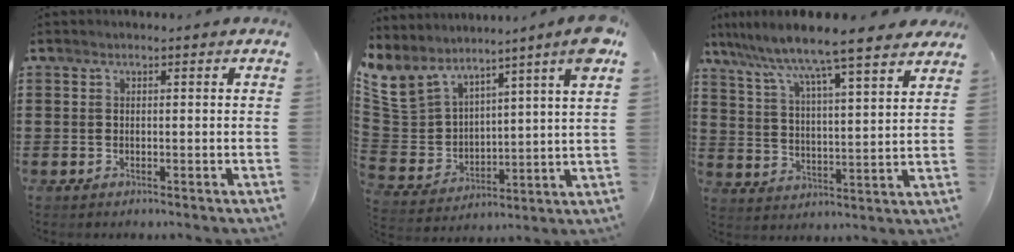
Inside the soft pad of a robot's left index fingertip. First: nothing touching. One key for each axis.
{"total": 8.6, "fx": 7.6, "fy": 2.3, "fz": 3.5, "tx": -0.101, "ty": -0.040, "tz": 0.134}
{"total": 7.6, "fx": 6.9, "fy": 0.1, "fz": 3.1, "tx": -0.090, "ty": -0.045, "tz": 0.111}